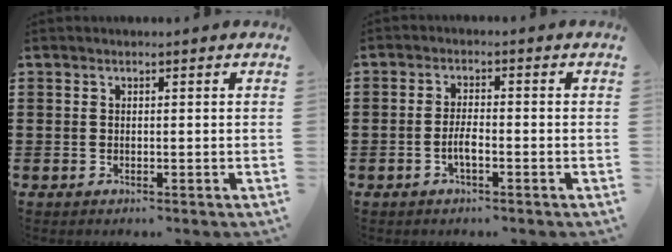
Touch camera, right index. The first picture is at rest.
{"total": 2.7, "force": [-1.1, 0.7, 2.4], "torque": [-0.051, 0.001, -0.023]}